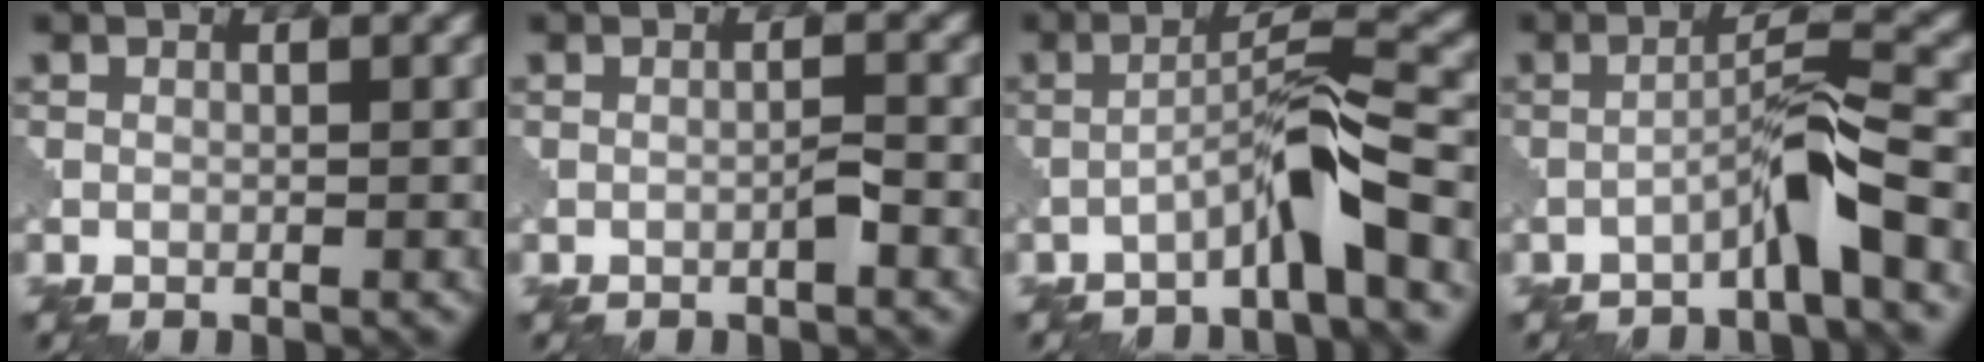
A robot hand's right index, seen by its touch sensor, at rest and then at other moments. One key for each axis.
{"total": 1.1, "fx": -0.6, "fy": 0.0, "fz": 0.9, "tx": -0.015, "ty": 0.004, "tz": -0.013}
{"total": 5.0, "fx": -2.8, "fy": 0.3, "fz": 4.1, "tx": -0.073, "ty": 0.019, "tz": -0.062}
{"total": 4.2, "fx": -2.4, "fy": 0.0, "fz": 3.4, "tx": -0.061, "ty": 0.020, "tz": -0.053}